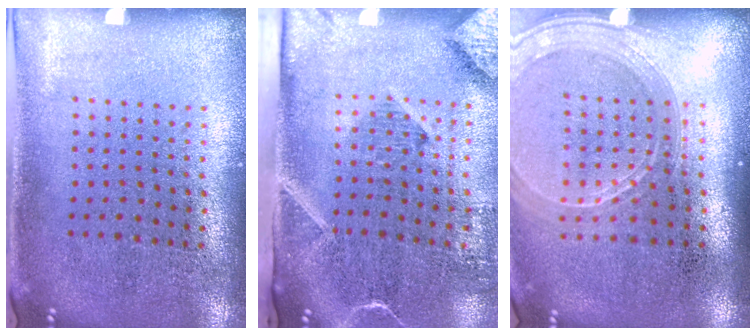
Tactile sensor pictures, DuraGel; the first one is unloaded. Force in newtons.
{"total": 2.8, "press": 2.1, "slide": 1.9}
{"total": 1.9, "press": 1.7, "slide": 0.8}